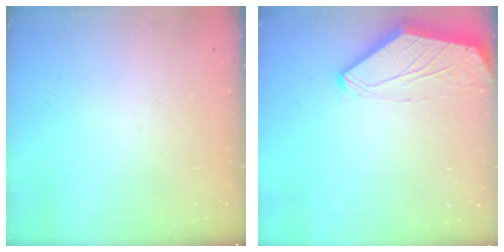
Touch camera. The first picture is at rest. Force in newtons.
{"total": 0.0}